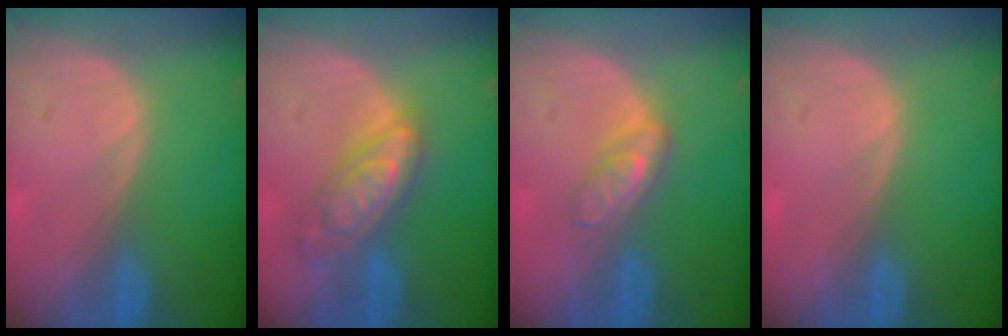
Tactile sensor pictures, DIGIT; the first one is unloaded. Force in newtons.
{"total": 7.4, "press": 7.4, "slide": 0.5}
{"total": 4.7, "press": 4.2, "slide": 2.2}
{"total": 0.0}